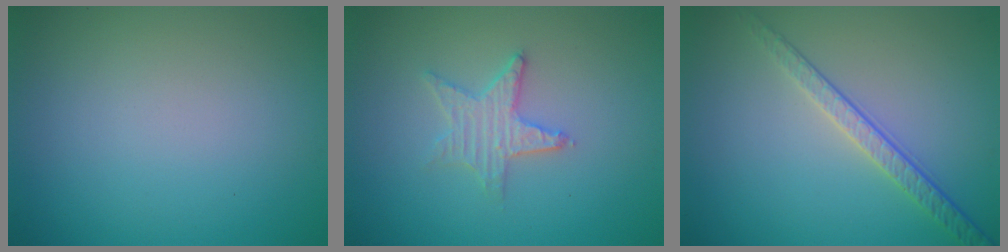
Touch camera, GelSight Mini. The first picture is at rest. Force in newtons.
{"total": 2.7, "press": 2.6, "slide": 0.5}
{"total": 2.4, "press": 2.0, "slide": 1.4}